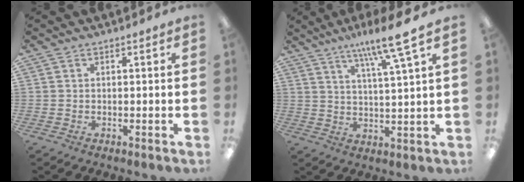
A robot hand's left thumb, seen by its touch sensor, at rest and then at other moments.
{"total": 10.7, "force": [7.5, 0.4, 7.6], "torque": [-0.134, -0.035, 0.120]}